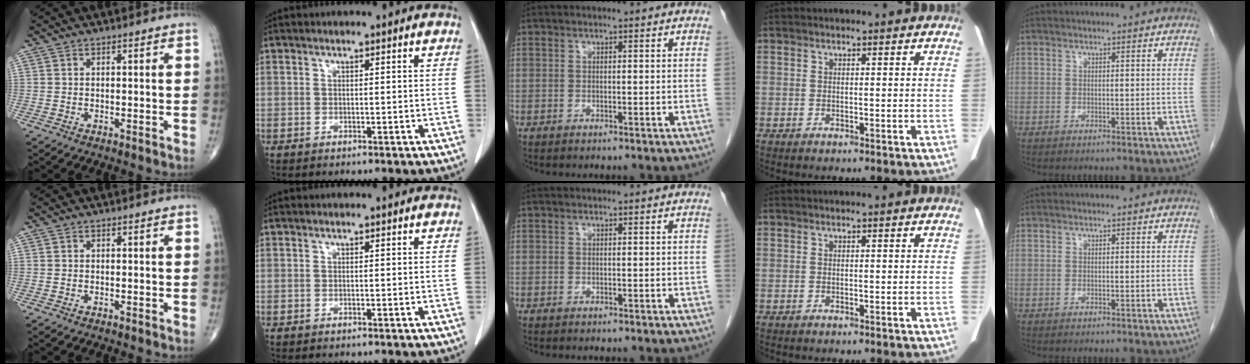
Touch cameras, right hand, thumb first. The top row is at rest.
{}